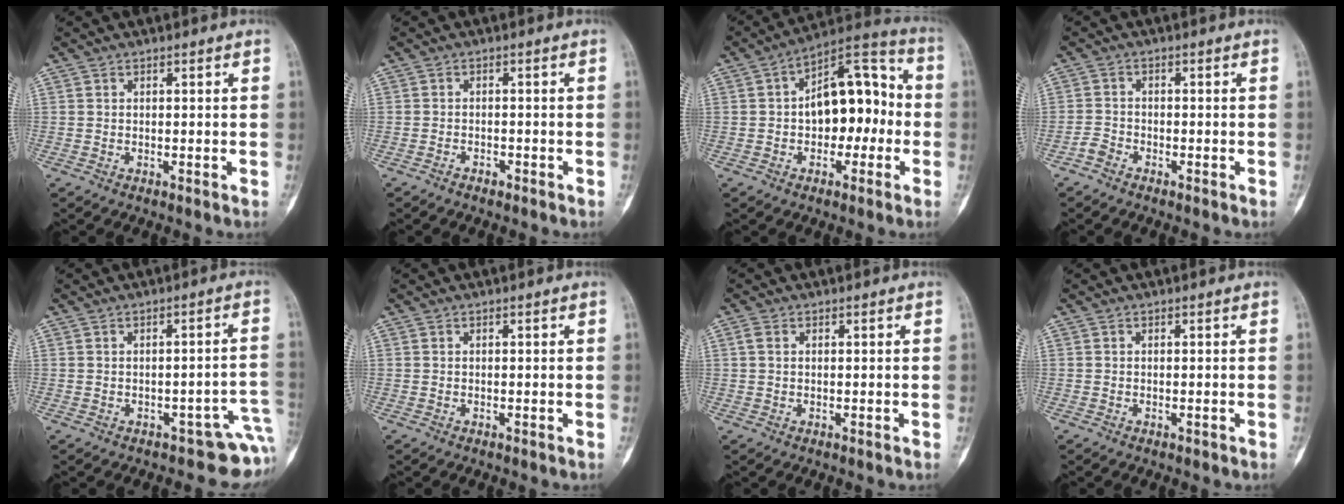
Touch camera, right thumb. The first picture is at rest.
{"total": 1.3, "force": [-1.1, 0.6, 0.4], "torque": [-0.007, 0.006, -0.018]}
{"total": 15.2, "force": [-0.6, 9.0, 12.3], "torque": [-0.144, 0.045, -0.018]}
{"total": 2.0, "force": [-1.7, 1.0, 0.6], "torque": [-0.011, 0.008, -0.038]}
{"total": 6.2, "force": [-3.0, 3.3, 4.4], "torque": [-0.014, 0.033, -0.033]}
{"total": 0.0}
{"total": 1.7, "force": [0.5, 1.1, 1.3], "torque": [-0.033, 0.005, 0.013]}
{"total": 0.0}